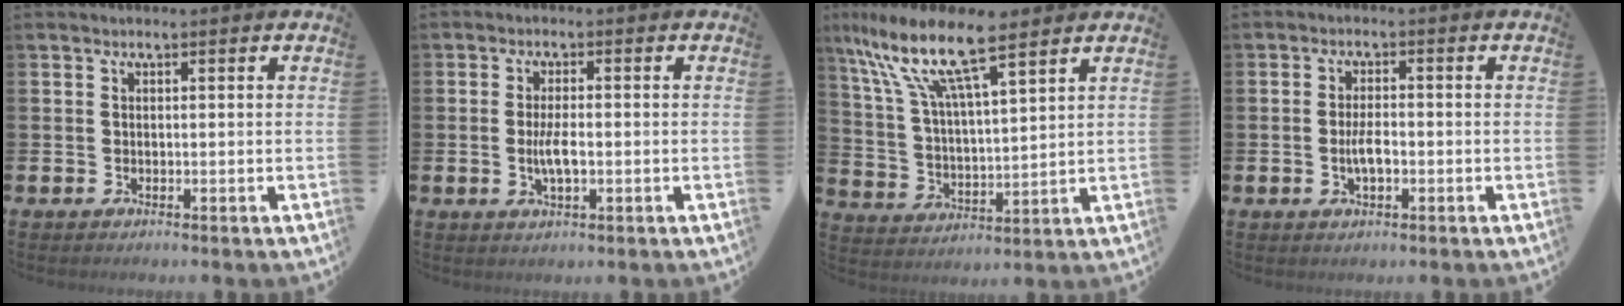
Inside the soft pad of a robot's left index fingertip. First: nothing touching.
{"total": 3.6, "force": [-0.5, 1.3, 3.3], "torque": [-0.065, -0.003, -0.012]}
{"total": 12.1, "force": [9.3, 2.8, 7.2], "torque": [-0.170, -0.040, 0.159]}
{"total": 3.1, "force": [-0.6, 1.3, 2.8], "torque": [-0.041, -0.002, -0.014]}